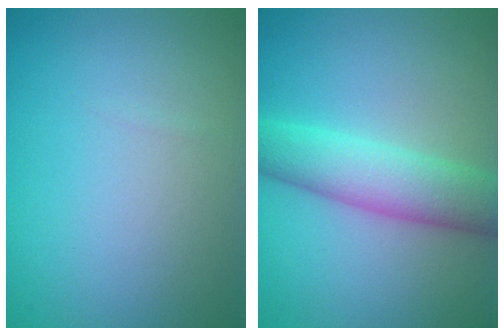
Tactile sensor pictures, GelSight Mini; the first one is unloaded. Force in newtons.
{"total": 5.4, "press": 5.4, "slide": 0.1}